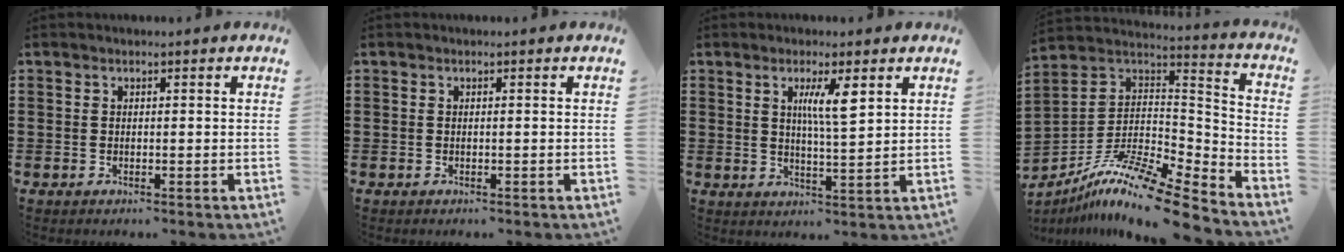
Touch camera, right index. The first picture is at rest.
{"total": 0.0}
{"total": 5.3, "force": [2.2, 0.8, 4.7], "torque": [-0.100, 0.005, 0.033]}
{"total": 12.8, "force": [-9.9, 1.6, 7.9], "torque": [-0.149, 0.011, -0.192]}